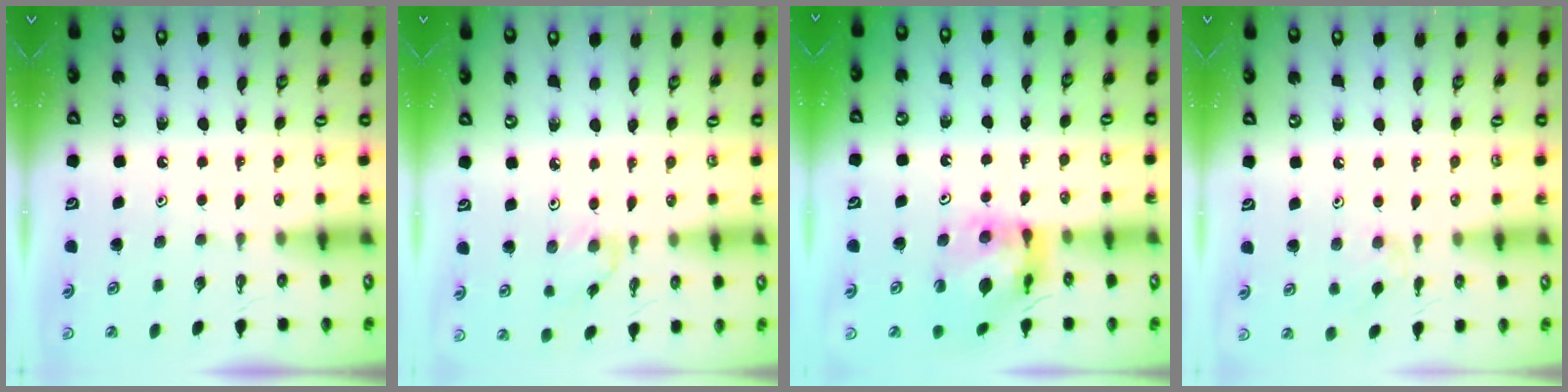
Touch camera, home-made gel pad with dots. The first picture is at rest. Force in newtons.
{"total": 0.7, "press": 0.7, "slide": 0.2}
{"total": 11.7, "press": 11.6, "slide": 1.3}
{"total": 5.2, "press": 5.2, "slide": 0.8}